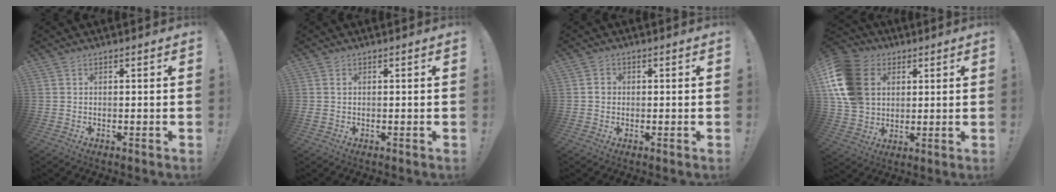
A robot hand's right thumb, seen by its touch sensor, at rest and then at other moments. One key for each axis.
{"total": 0.7, "fx": 0.3, "fy": 0.4, "fz": 0.5, "tx": -0.012, "ty": 0.003, "tz": 0.005}
{"total": 2.0, "fx": -0.3, "fy": 1.7, "fz": 0.9, "tx": -0.010, "ty": 0.004, "tz": -0.006}
{"total": 18.9, "fx": 4.9, "fy": 14.7, "fz": 10.9, "tx": -0.208, "ty": -0.005, "tz": 0.099}